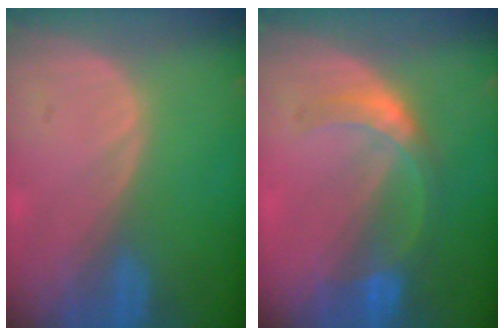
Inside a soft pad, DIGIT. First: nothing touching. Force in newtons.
{"total": 5.5, "press": 5.2, "slide": 2.0}